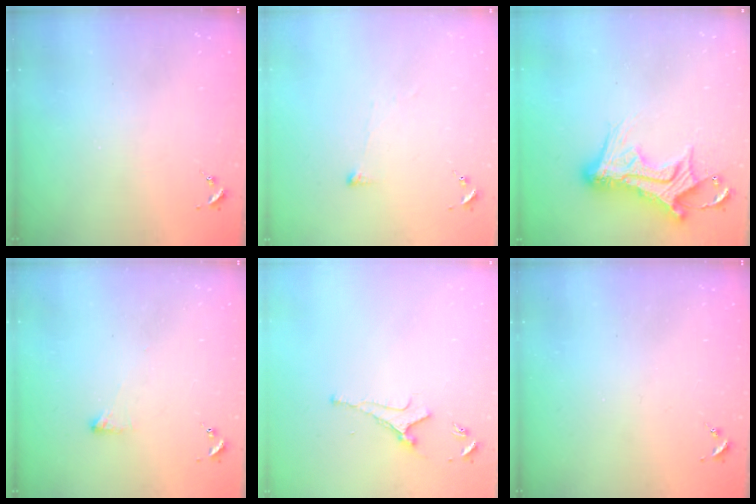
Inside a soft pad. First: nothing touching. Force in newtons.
{"total": 2.9, "press": 2.9, "slide": 0.4}
{"total": 16.3, "press": 16.2, "slide": 1.3}
{"total": 2.9, "press": 2.8, "slide": 0.5}
{"total": 3.9, "press": 3.8, "slide": 0.7}
{"total": 0.0}